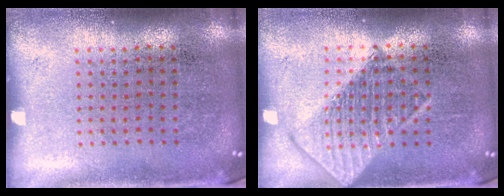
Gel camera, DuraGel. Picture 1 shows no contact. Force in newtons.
{"total": 2.9, "press": 2.9, "slide": 0.3}